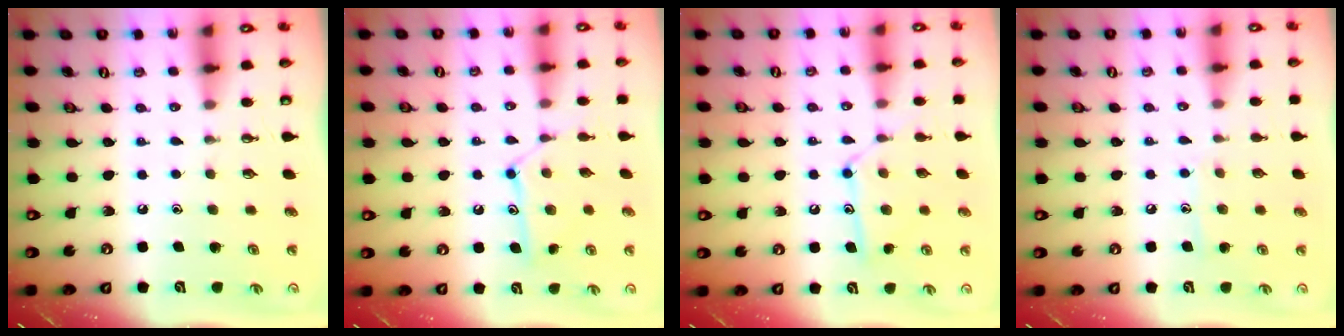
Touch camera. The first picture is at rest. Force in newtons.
{"total": 11.8, "press": 11.8, "slide": 0.2}
{"total": 12.6, "press": 12.6, "slide": 0.7}
{"total": 6.7, "press": 6.7, "slide": 0.5}